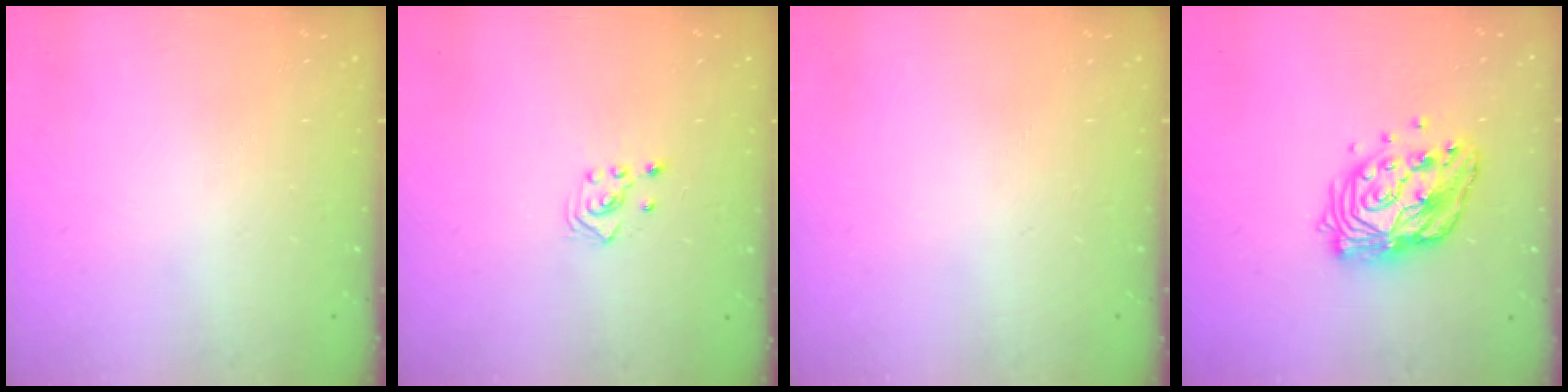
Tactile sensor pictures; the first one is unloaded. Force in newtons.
{"total": 2.5, "press": 2.3, "slide": 1.0}
{"total": 0.0}
{"total": 14.7, "press": 14.6, "slide": 1.2}